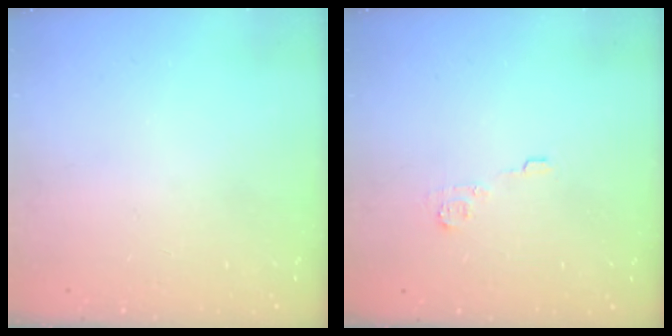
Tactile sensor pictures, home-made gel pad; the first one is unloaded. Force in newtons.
{"total": 4.9, "press": 4.9, "slide": 0.2}